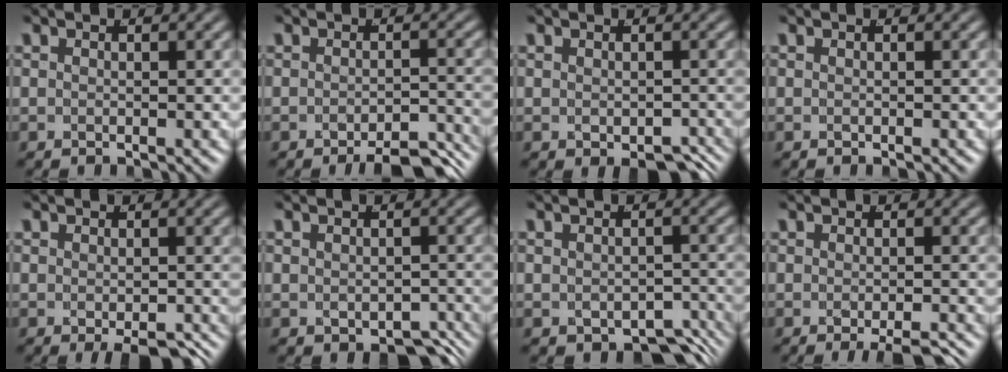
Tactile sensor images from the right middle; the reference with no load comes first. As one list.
[{"total": 4.8, "force": [-4.3, 0.7, 2.0], "torque": [-0.014, -0.008, -0.067]}, {"total": 3.3, "force": [-2.1, 1.1, 2.3], "torque": [-0.026, -0.021, -0.018]}, {"total": 0.0}, {"total": 3.5, "force": [-2.2, 0.8, 2.6], "torque": [-0.038, -0.022, -0.019]}, {"total": 3.6, "force": [-2.7, 1.5, 1.9], "torque": [-0.017, -0.018, -0.031]}, {"total": 4.9, "force": [-3.9, 2.2, 1.9], "torque": [-0.018, -0.018, -0.055]}, {"total": 3.1, "force": [-2.4, 0.6, 2.0], "torque": [-0.018, -0.003, -0.035]}]